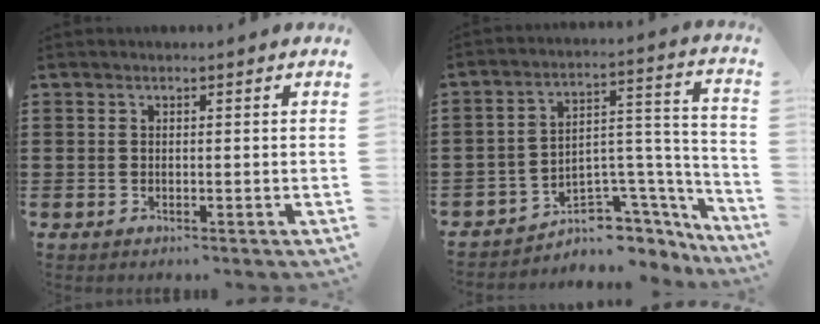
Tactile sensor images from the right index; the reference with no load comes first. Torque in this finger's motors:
{"motor_torque": [0.05, 1.18, -0.03, 0.01]}